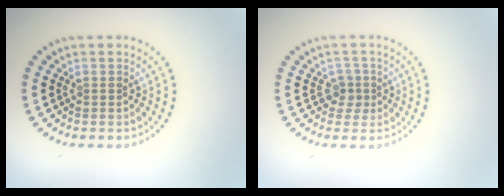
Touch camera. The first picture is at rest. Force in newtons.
{"total": 1.8, "press": 1.3, "slide": 1.2}